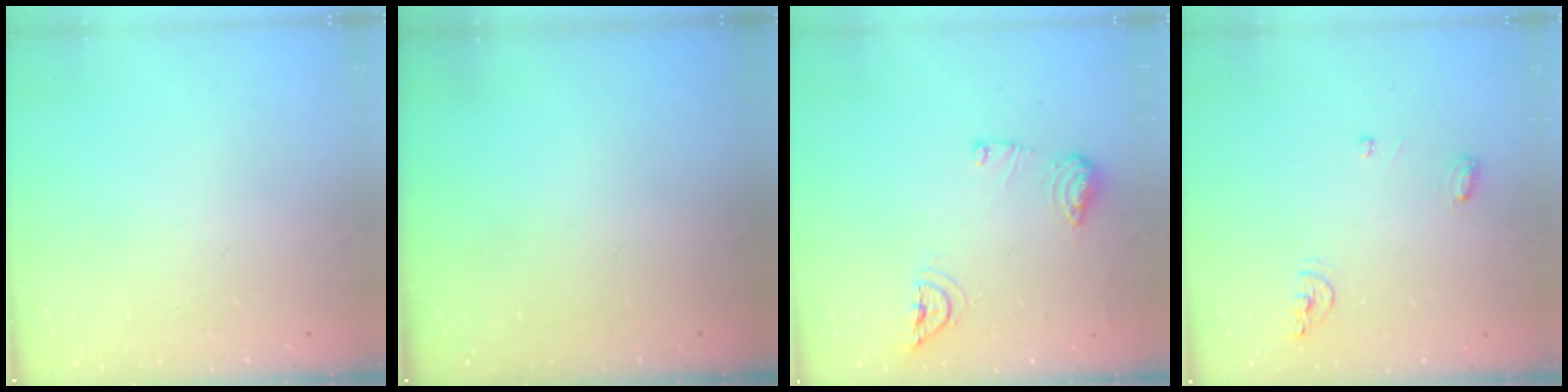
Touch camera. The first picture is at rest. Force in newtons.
{"total": 0.0}
{"total": 9.7, "press": 9.7, "slide": 0.3}
{"total": 6.5, "press": 6.5, "slide": 0.5}